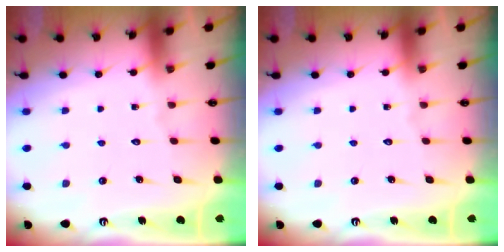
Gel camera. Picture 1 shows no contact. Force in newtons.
{"total": 0.0}